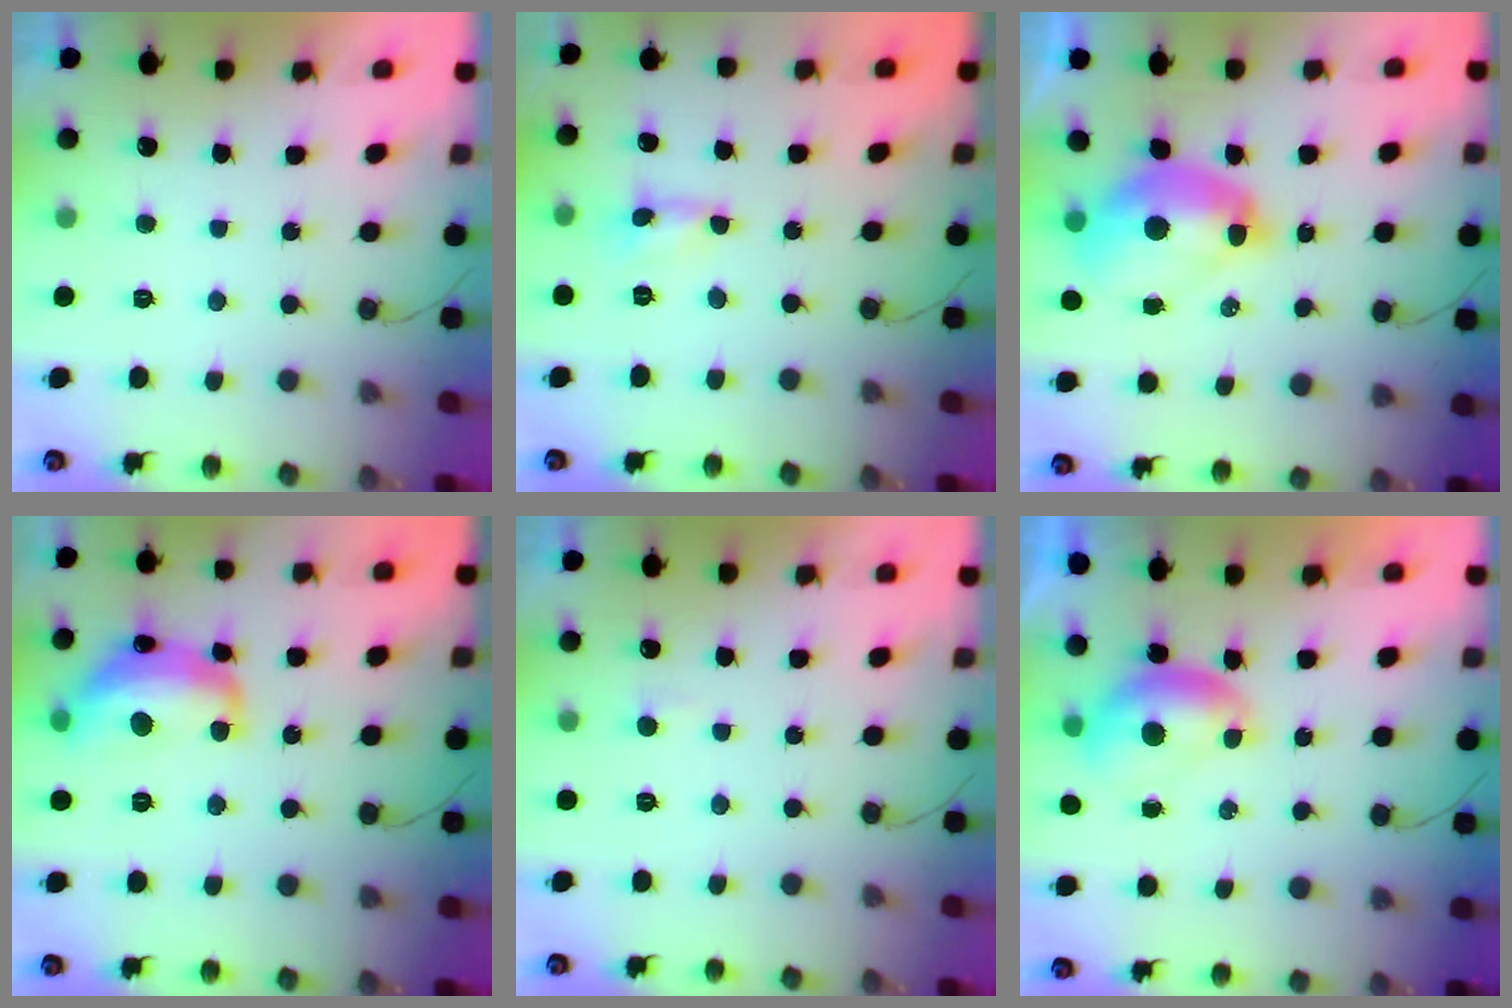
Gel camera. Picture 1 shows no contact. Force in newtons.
{"total": 0.0}
{"total": 11.2, "press": 11.1, "slide": 1.1}
{"total": 14.6, "press": 14.5, "slide": 0.8}
{"total": 3.1, "press": 3.1, "slide": 0.3}
{"total": 7.2, "press": 7.1, "slide": 1.0}